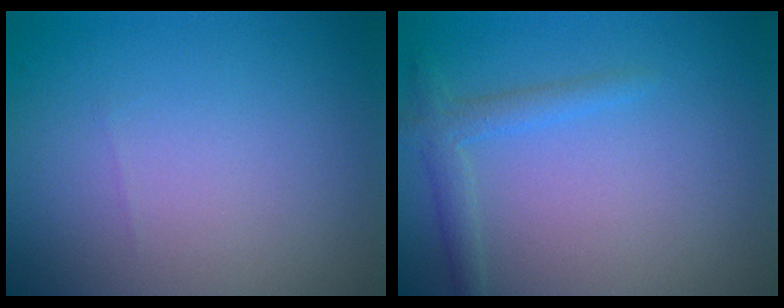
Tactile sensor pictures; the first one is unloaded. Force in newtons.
{"total": 1.9, "press": 1.9, "slide": 0.1}